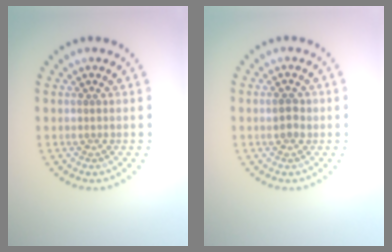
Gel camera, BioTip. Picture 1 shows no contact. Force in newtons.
{"total": 1.6, "press": 1.6, "slide": 0.1}